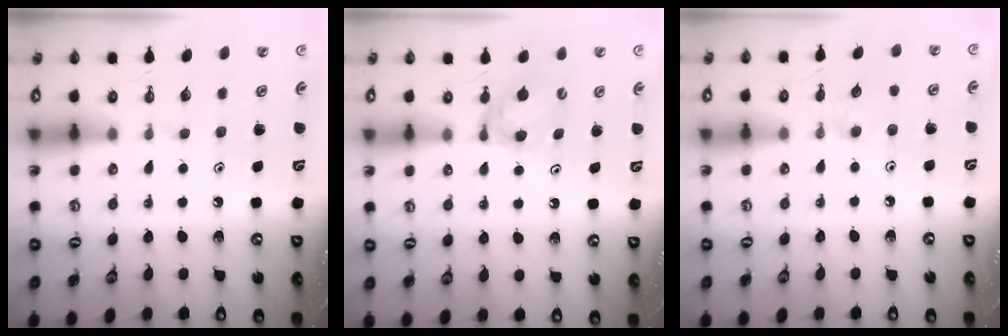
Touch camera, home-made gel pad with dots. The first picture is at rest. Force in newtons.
{"total": 5.4, "press": 5.4, "slide": 0.6}
{"total": 2.9, "press": 2.9, "slide": 0.3}